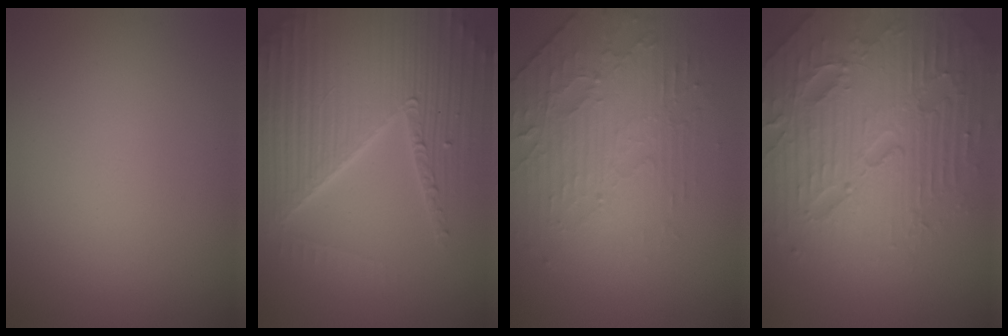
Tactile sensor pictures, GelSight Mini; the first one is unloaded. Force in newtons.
{"total": 7.1, "press": 6.9, "slide": 1.7}
{"total": 4.7, "press": 3.5, "slide": 3.1}
{"total": 7.4, "press": 7.3, "slide": 1.6}